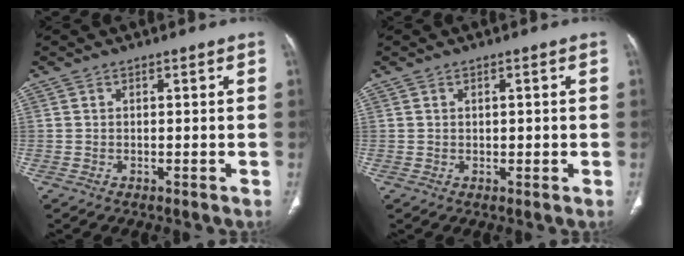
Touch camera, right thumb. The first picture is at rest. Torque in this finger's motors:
{"motor_torque": [-0.61, 0.01, 0.17, 0.19, 0.04]}